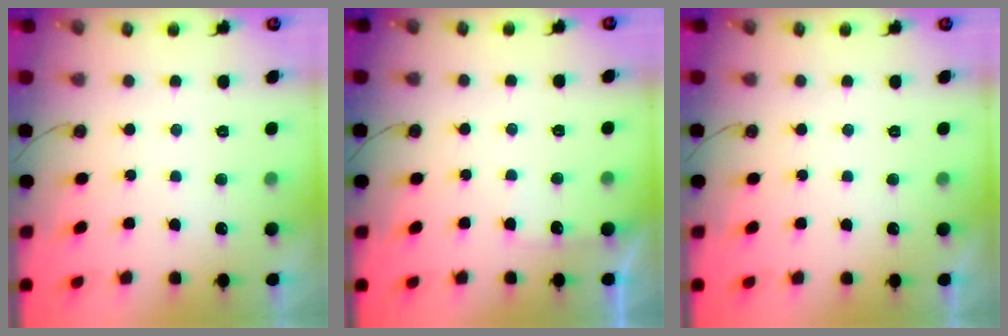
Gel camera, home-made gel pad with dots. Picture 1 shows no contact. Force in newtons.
{"total": 3.3, "press": 3.2, "slide": 0.4}
{"total": 0.6, "press": 0.5, "slide": 0.2}